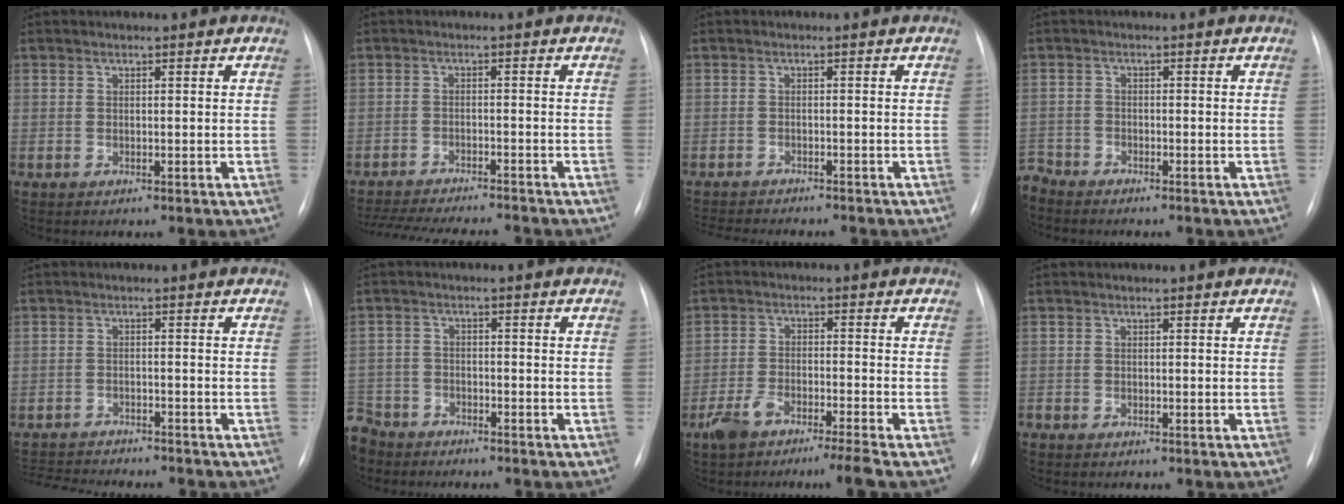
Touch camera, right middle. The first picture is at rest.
{"total": 16.0, "force": [-14.4, 2.3, 6.6], "torque": [-0.133, -0.019, -0.203]}
{"total": 10.4, "force": [-9.4, 1.9, 4.1], "torque": [-0.058, -0.008, -0.124]}
{"total": 3.1, "force": [-3.1, 0.6, -0.2], "torque": [0.009, -0.009, -0.058]}
{"total": 11.6, "force": [-10.8, 2.0, 3.8], "torque": [-0.068, -0.001, -0.151]}
{"total": 8.3, "force": [-6.9, 4.4, 1.1], "torque": [-0.040, -0.004, -0.130]}
{"total": 6.8, "force": [-5.1, 0.3, 4.5], "torque": [-0.090, -0.010, -0.094]}
{"total": 0.5, "force": [-0.5, 0.2, 0.1], "torque": [-0.003, 0.001, -0.011]}